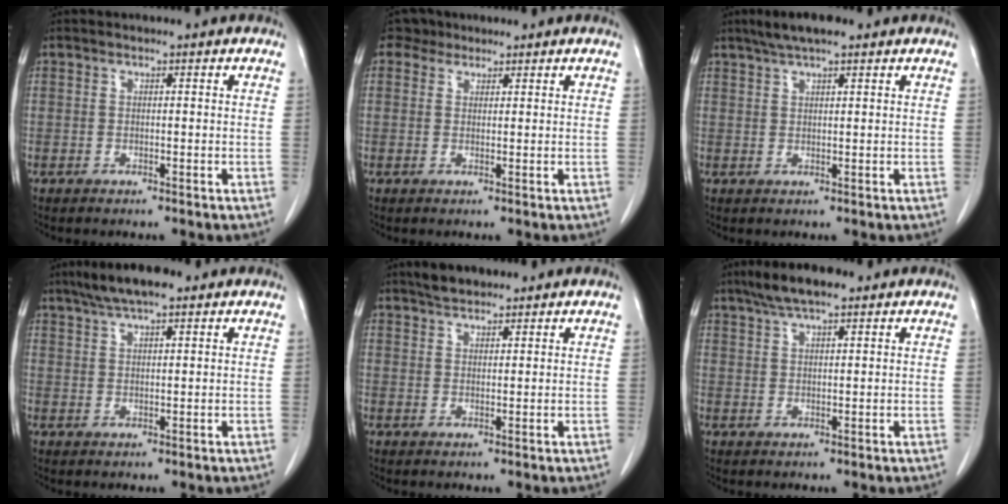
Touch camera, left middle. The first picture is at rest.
{"total": 2.4, "force": [1.8, 1.5, 0.0], "torque": [-0.002, 0.010, 0.028]}
{"total": 5.2, "force": [3.9, 0.9, 3.4], "torque": [-0.065, 0.020, 0.068]}
{"total": 6.8, "force": [5.0, 1.2, 4.3], "torque": [-0.084, 0.021, 0.087]}
{"total": 3.5, "force": [3.1, 1.1, 1.3], "torque": [-0.030, 0.011, 0.055]}
{"total": 6.4, "force": [4.8, 1.3, 4.1], "torque": [-0.085, 0.019, 0.084]}